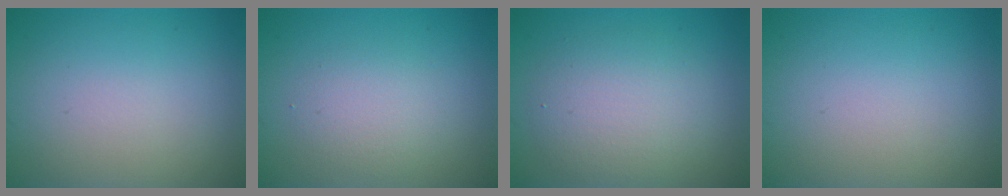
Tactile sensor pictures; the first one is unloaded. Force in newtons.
{"total": 2.3, "press": 2.3, "slide": 0.1}
{"total": 4.3, "press": 4.3, "slide": 0.3}
{"total": 0.0}